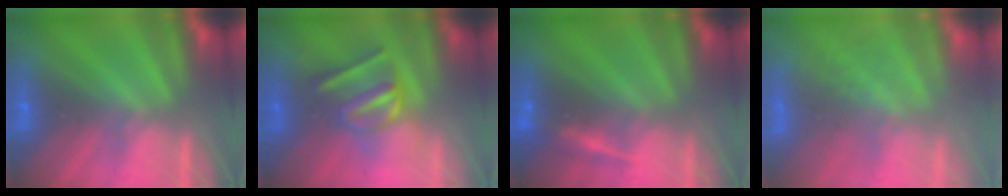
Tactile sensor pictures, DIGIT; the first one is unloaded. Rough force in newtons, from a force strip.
{"total": 2.9}
{"total": 5.0}
{"total": 2.9}